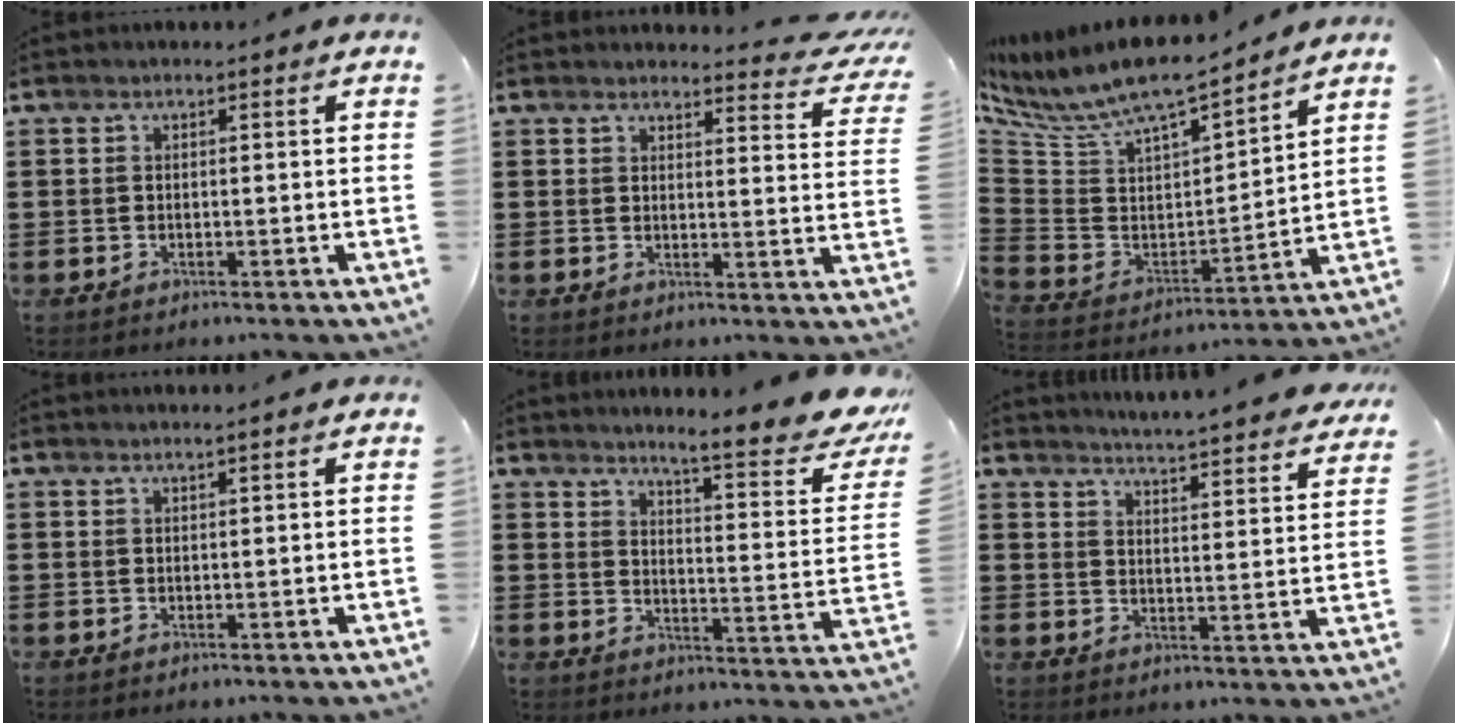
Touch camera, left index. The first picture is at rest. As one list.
[{"total": 3.3, "force": [3.1, 0.4, 1.0], "torque": [-0.017, -0.018, 0.052]}, {"total": 8.1, "force": [7.2, 1.5, 3.4], "torque": [-0.102, -0.057, 0.120]}, {"total": 0.8, "force": [0.7, -0.2, 0.2], "torque": [-0.002, -0.003, 0.014]}, {"total": 8.1, "force": [6.8, 0.1, 4.5], "torque": [-0.081, -0.053, 0.107]}, {"total": 4.3, "force": [4.2, -0.6, 0.1], "torque": [-0.017, -0.038, 0.069]}]